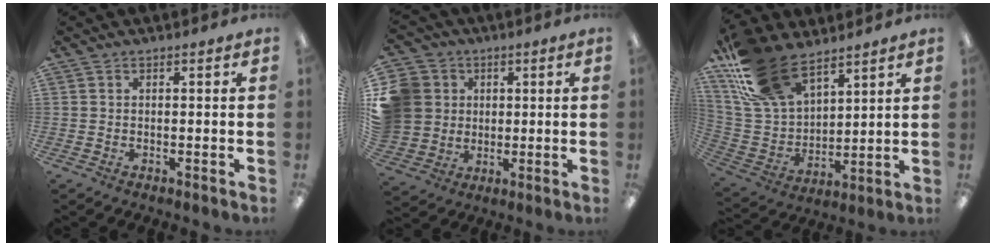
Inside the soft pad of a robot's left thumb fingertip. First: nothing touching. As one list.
[{"total": 11.8, "force": [2.8, 11.0, 3.2], "torque": [-0.091, -0.001, 0.058]}, {"total": 20.4, "force": [14.3, 10.2, 10.4], "torque": [-0.240, -0.059, 0.267]}]